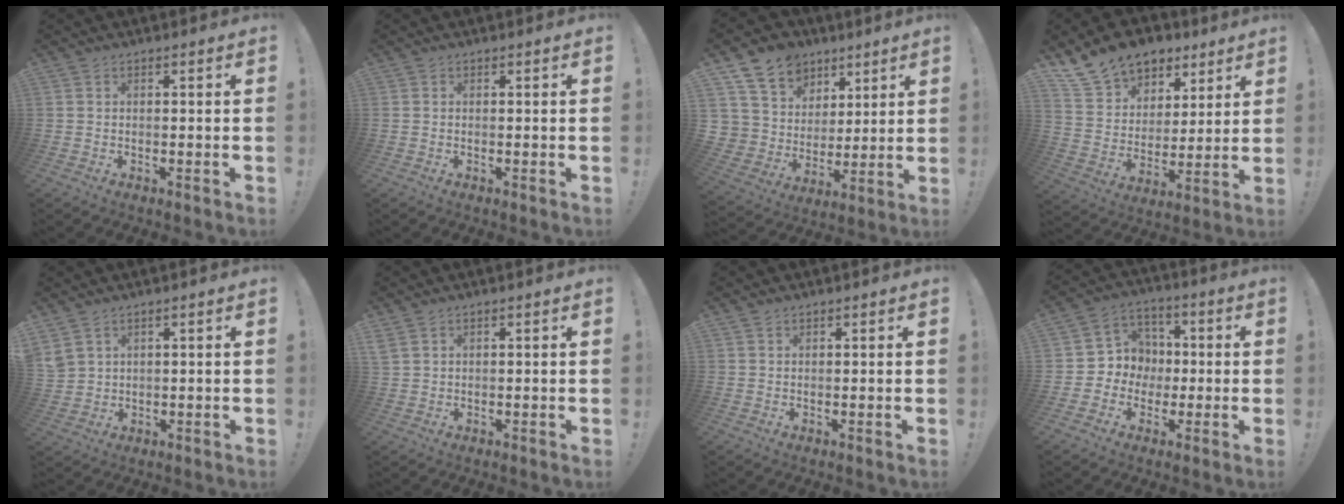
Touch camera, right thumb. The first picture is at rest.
{"total": 0.0}
{"total": 11.3, "force": [6.4, 9.1, 1.9], "torque": [-0.051, -0.045, 0.144]}
{"total": 15.6, "force": [11.1, 10.0, 4.4], "torque": [-0.084, -0.070, 0.216]}
{"total": 4.3, "force": [2.8, 2.7, 1.9], "torque": [-0.056, -0.006, 0.058]}
{"total": 2.4, "force": [1.6, 1.3, 1.3], "torque": [-0.036, -0.002, 0.033]}
{"total": 1.1, "force": [0.9, 0.5, 0.3], "torque": [-0.007, -0.001, 0.018]}
{"total": 8.4, "force": [-1.9, 8.1, 1.4], "torque": [-0.019, 0.019, -0.023]}